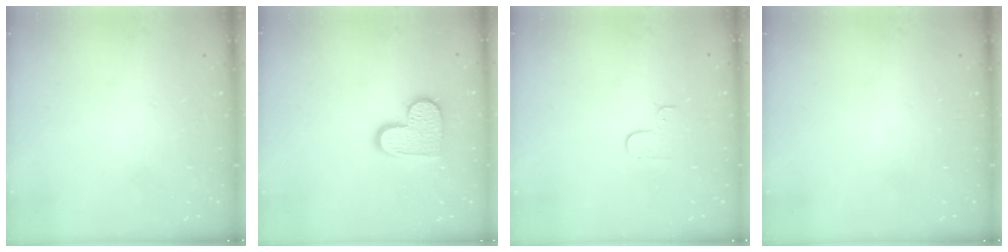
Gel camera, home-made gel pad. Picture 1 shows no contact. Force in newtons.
{"total": 11.7, "press": 11.6, "slide": 0.8}
{"total": 3.2, "press": 3.2, "slide": 0.3}
{"total": 0.0}